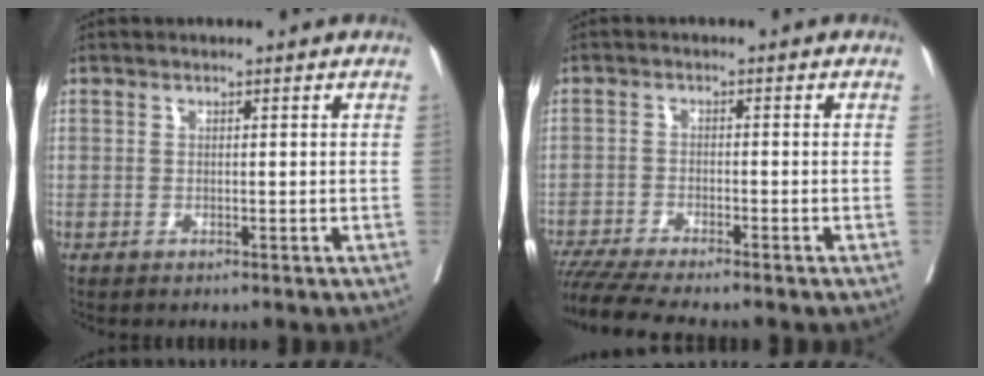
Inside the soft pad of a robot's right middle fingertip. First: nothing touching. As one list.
[{"total": 8.7, "force": [-7.7, -0.1, 4.0], "torque": [-0.059, -0.017, -0.127]}]